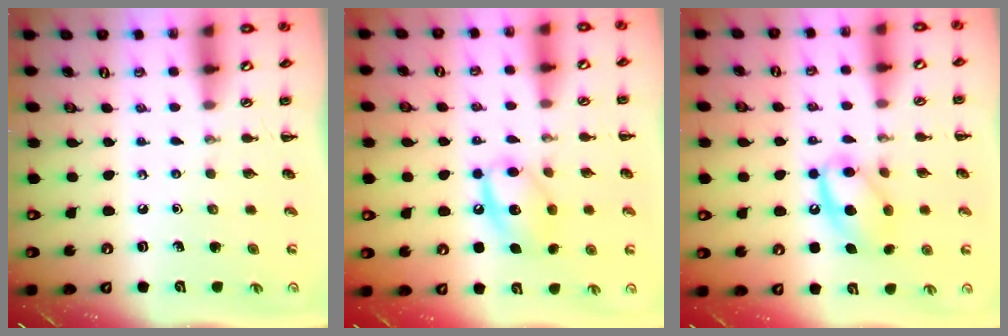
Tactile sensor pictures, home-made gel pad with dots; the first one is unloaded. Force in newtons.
{"total": 12.0, "press": 11.9, "slide": 1.8}
{"total": 13.3, "press": 13.1, "slide": 2.1}